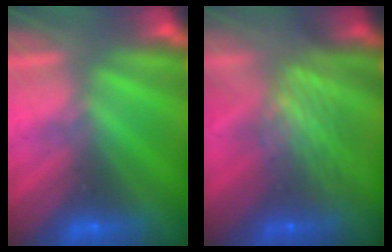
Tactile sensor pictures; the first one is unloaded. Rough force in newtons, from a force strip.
{"total": 9.7}